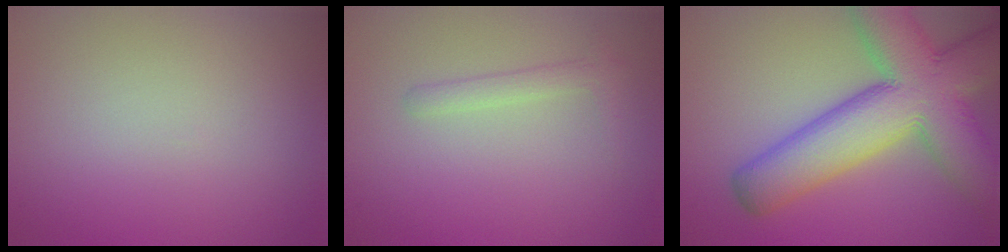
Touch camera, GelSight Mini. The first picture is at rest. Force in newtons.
{"total": 1.3, "press": 1.3, "slide": 0.1}
{"total": 12.5, "press": 12.5, "slide": 0.6}